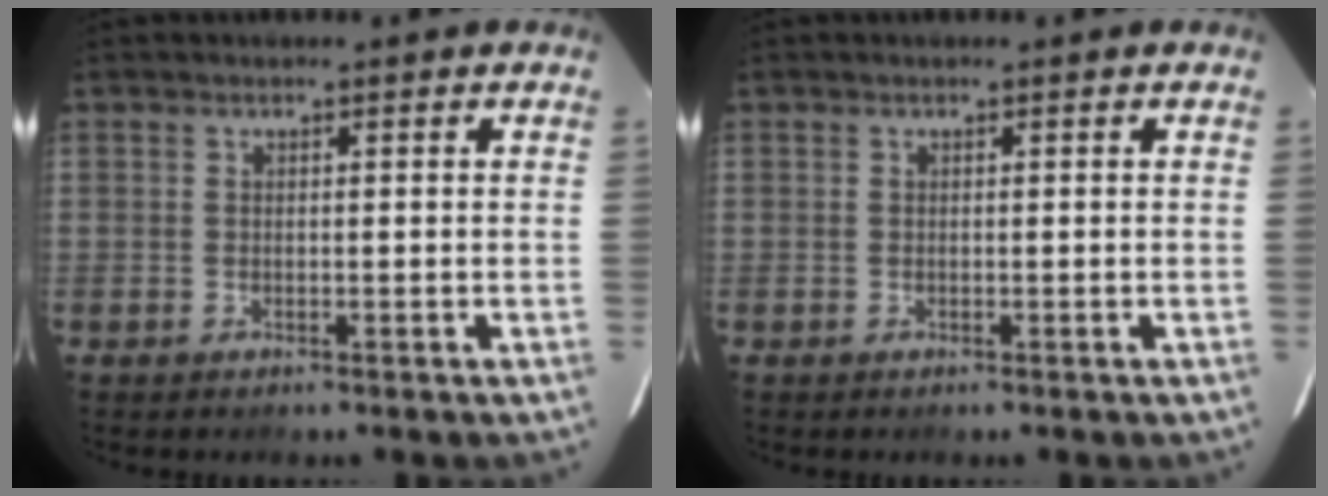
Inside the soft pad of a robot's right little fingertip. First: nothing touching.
{"total": 0.0}